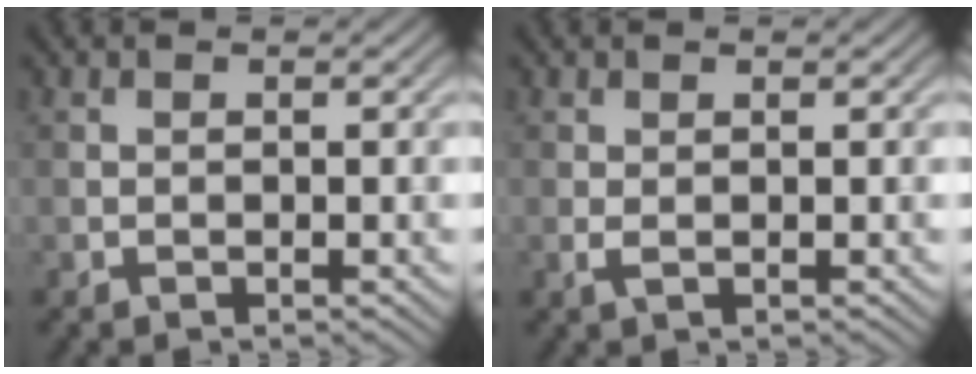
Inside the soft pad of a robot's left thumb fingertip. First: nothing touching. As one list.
[{"total": 1.0, "force": [0.1, 0.3, 0.9], "torque": [-0.024, 0.001, 0.003]}]